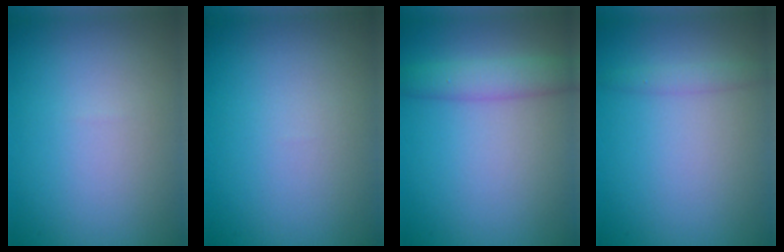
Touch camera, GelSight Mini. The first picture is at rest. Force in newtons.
{"total": 0.0}
{"total": 3.0, "press": 3.0, "slide": 0.2}
{"total": 1.1, "press": 1.1, "slide": 0.1}